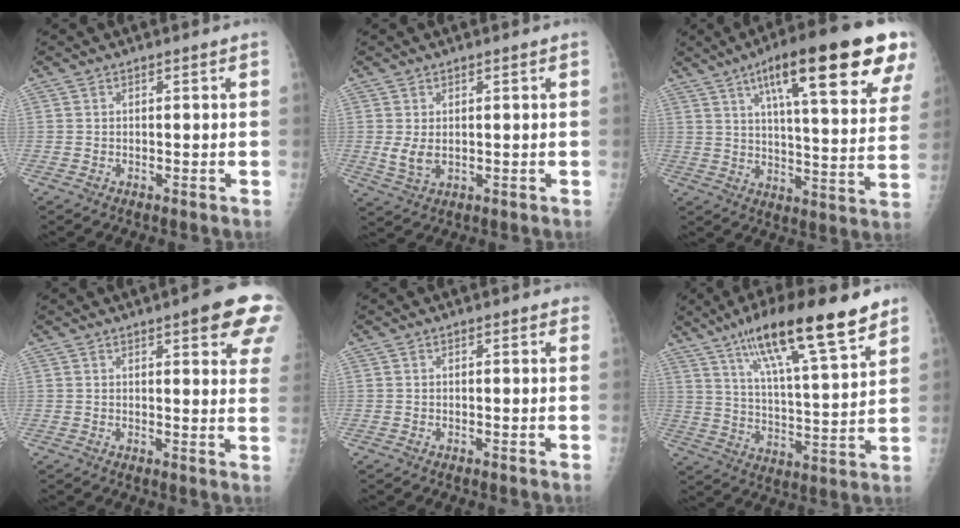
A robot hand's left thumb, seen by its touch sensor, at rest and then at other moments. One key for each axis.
{"total": 3.5, "fx": 0.2, "fy": 2.3, "fz": 2.6, "tx": -0.047, "ty": -0.011, "tz": 0.013}
{"total": 26.3, "fx": 13.9, "fy": 5.8, "fz": 21.5, "tx": -0.293, "ty": -0.025, "tz": 0.199}
{"total": 12.1, "fx": 6.7, "fy": 3.2, "fz": 9.5, "tx": -0.084, "ty": -0.024, "tz": 0.073}
{"total": 1.3, "fx": 0.9, "fy": 0.6, "fz": 0.8, "tx": -0.004, "ty": -0.002, "tz": 0.006}
{"total": 20.9, "fx": 13.5, "fy": 4.2, "fz": 15.3, "tx": -0.236, "ty": -0.045, "tz": 0.224}